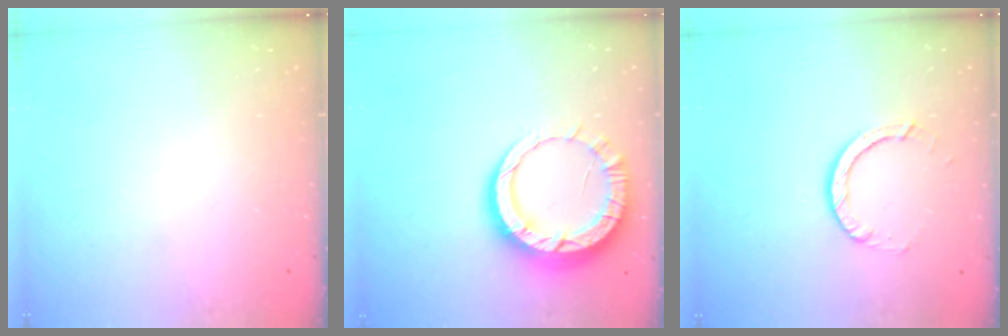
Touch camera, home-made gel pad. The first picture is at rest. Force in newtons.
{"total": 12.6, "press": 12.6, "slide": 1.1}
{"total": 5.6, "press": 5.6, "slide": 0.4}